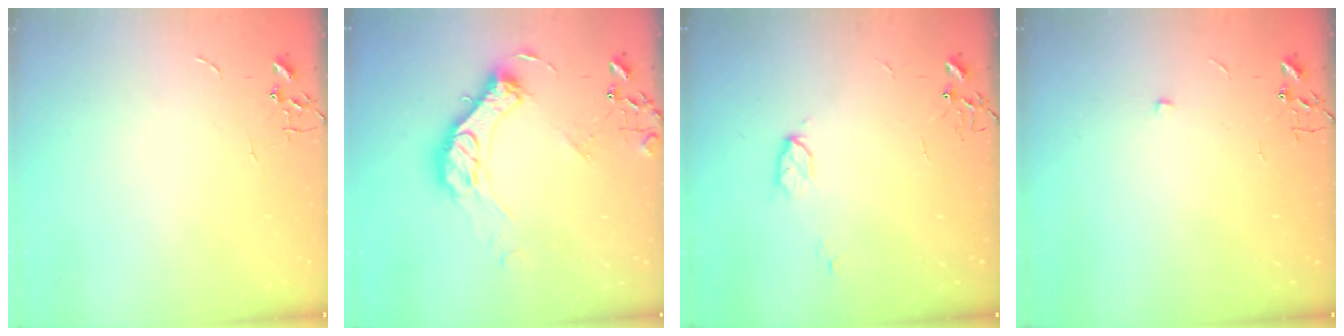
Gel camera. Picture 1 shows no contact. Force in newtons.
{"total": 14.6, "press": 14.5, "slide": 1.3}
{"total": 5.6, "press": 5.6, "slide": 0.7}
{"total": 4.4, "press": 4.3, "slide": 0.7}